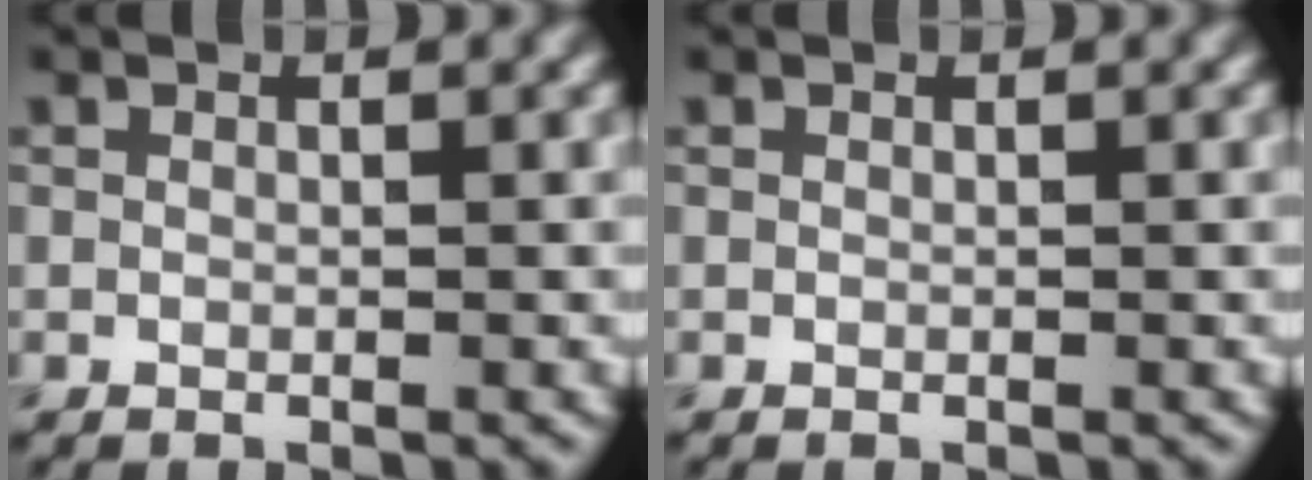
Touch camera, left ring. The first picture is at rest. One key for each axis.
{"total": 0.0}